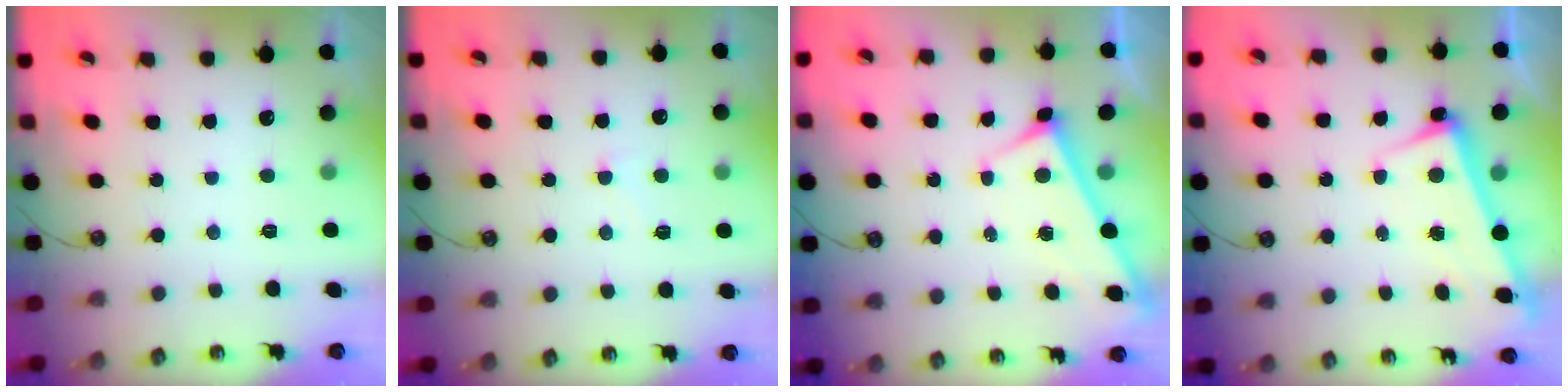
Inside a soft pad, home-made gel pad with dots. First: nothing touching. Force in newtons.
{"total": 1.5, "press": 1.4, "slide": 0.5}
{"total": 3.2, "press": 3.2, "slide": 0.2}
{"total": 2.7, "press": 2.6, "slide": 0.8}